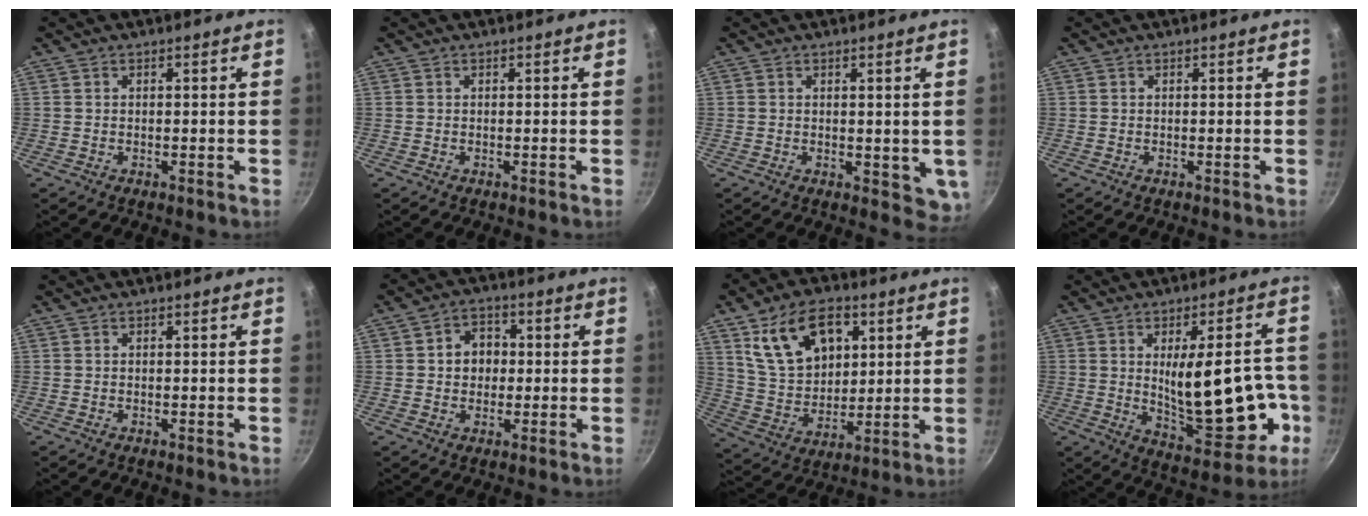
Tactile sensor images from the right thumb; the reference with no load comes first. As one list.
[{"total": 0.0}, {"total": 5.1, "force": [0.8, 2.9, 4.1], "torque": [-0.044, -0.015, 0.014]}, {"total": 0.0}, {"total": 0.0}, {"total": 6.4, "force": [0.5, 5.4, 3.5], "torque": [-0.020, 0.010, 0.001]}, {"total": 16.8, "force": [7.0, 10.8, 10.8], "torque": [-0.150, -0.020, 0.138]}, {"total": 19.6, "force": [-2.3, 8.8, 17.4], "torque": [-0.209, -0.001, -0.010]}]